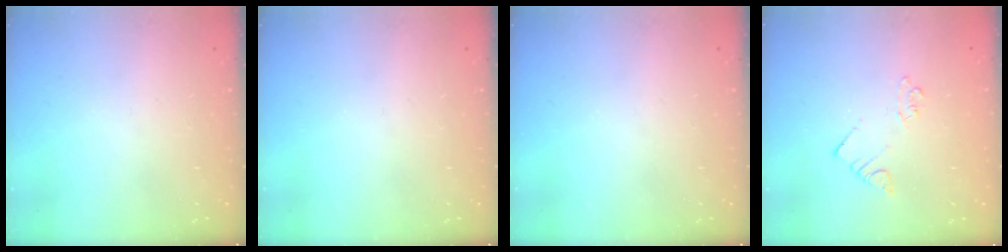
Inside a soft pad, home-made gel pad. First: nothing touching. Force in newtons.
{"total": 0.0}
{"total": 0.0}
{"total": 1.7, "press": 1.6, "slide": 0.2}